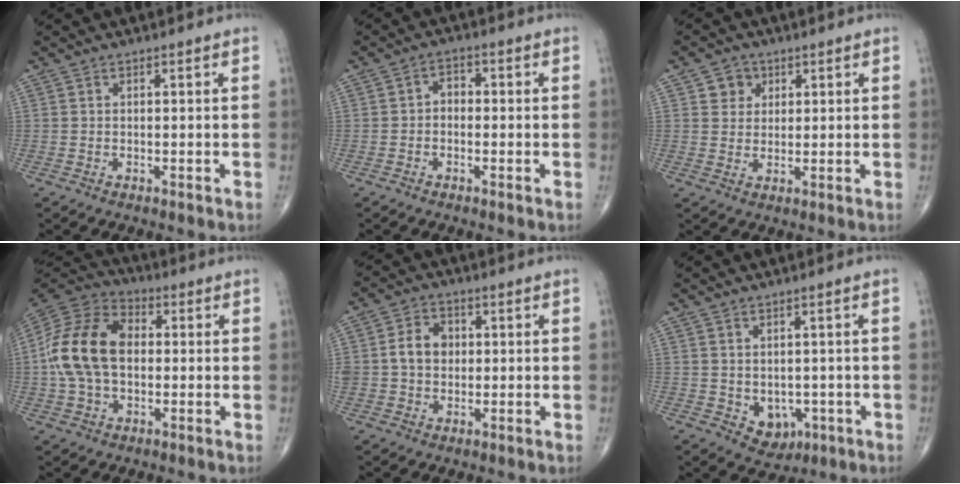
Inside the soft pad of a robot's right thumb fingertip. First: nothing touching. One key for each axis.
{"total": 2.6, "fx": -0.5, "fy": 2.0, "fz": 1.6, "tx": -0.010, "ty": 0.016, "tz": -0.021}
{"total": 4.2, "fx": 1.8, "fy": 3.7, "fz": 1.0, "tx": 0.006, "ty": -0.004, "tz": 0.026}
{"total": 16.7, "fx": 0.3, "fy": 11.2, "fz": 12.4, "tx": -0.233, "ty": 0.031, "tz": 0.000}
{"total": 6.7, "fx": 0.4, "fy": 5.4, "fz": 3.9, "tx": -0.054, "ty": 0.011, "tz": 0.004}
{"total": 5.4, "fx": -1.1, "fy": 4.2, "fz": 3.2, "tx": -0.020, "ty": -0.001, "tz": 0.001}